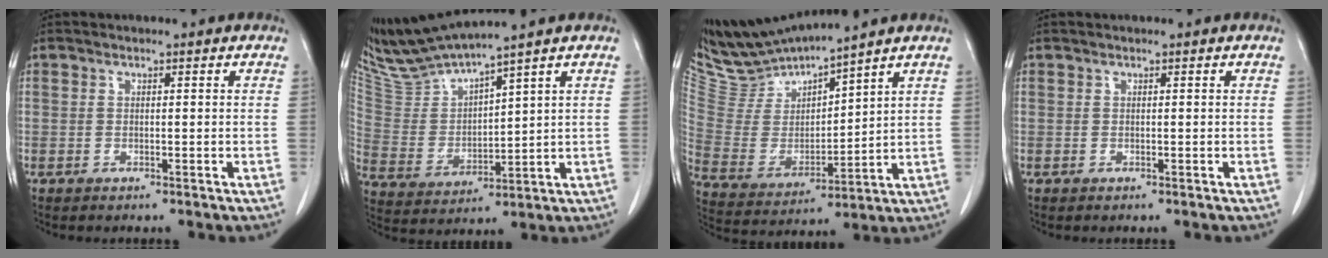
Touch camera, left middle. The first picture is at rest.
{"total": 10.1, "force": [9.5, -1.0, 3.4], "torque": [-0.084, -0.004, 0.202]}
{"total": 11.3, "force": [10.9, -0.2, 2.7], "torque": [-0.070, -0.007, 0.233]}
{"total": 0.0}